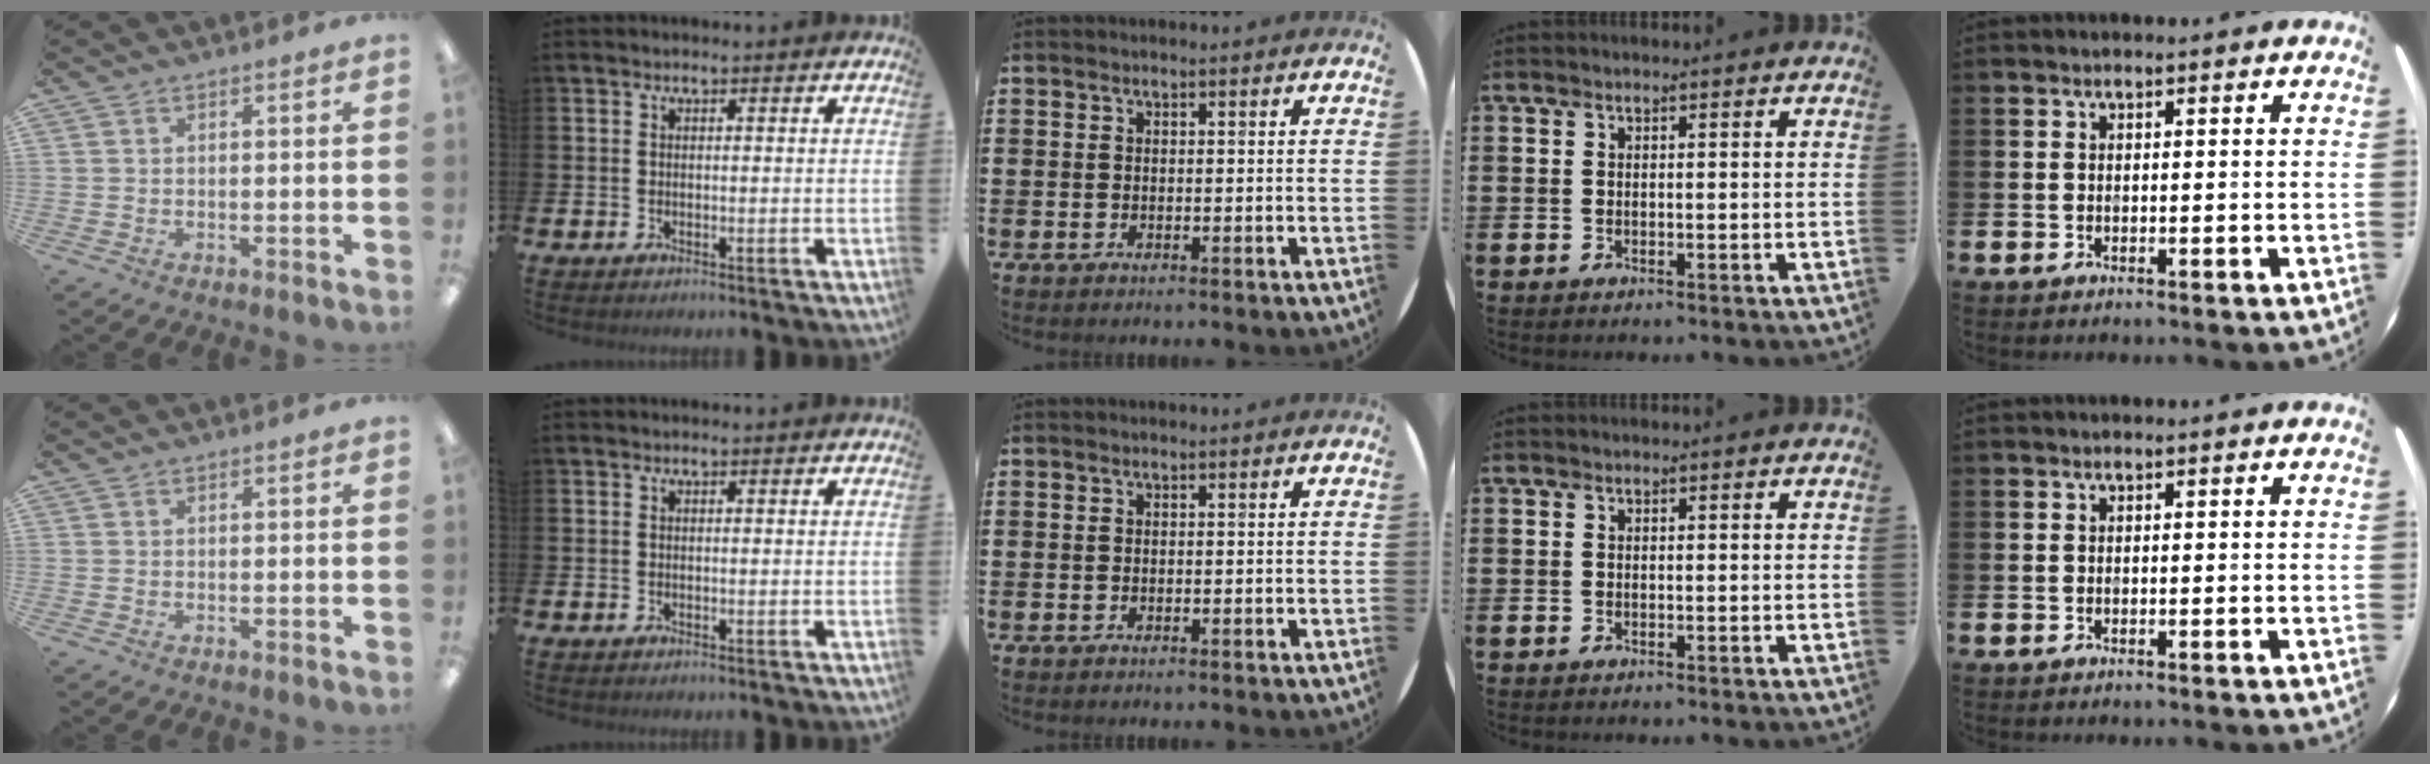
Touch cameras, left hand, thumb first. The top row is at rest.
{}